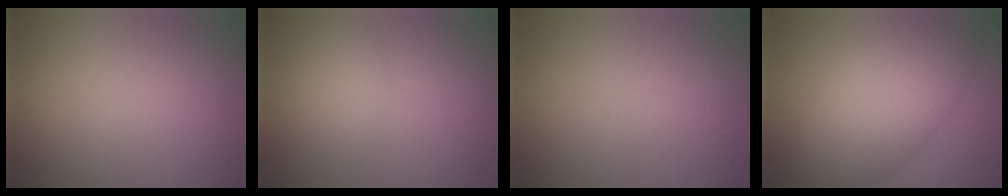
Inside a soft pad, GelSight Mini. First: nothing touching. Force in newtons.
{"total": 1.6, "press": 1.5, "slide": 0.2}
{"total": 0.0}
{"total": 9.4, "press": 9.4, "slide": 0.3}